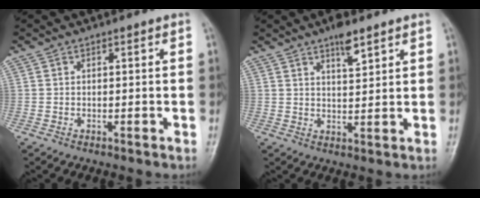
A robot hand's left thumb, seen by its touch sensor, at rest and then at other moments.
{"total": 4.8, "force": [3.3, 1.4, 3.2], "torque": [-0.043, -0.018, 0.053]}